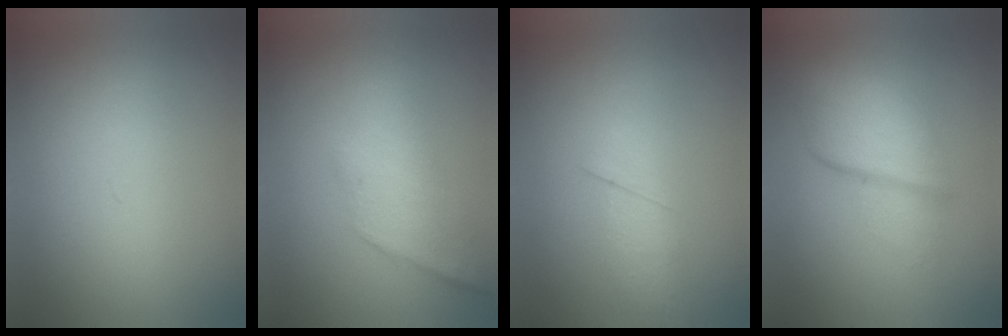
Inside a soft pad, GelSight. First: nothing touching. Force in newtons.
{"total": 2.2}
{"total": 2.1}
{"total": 2.7}